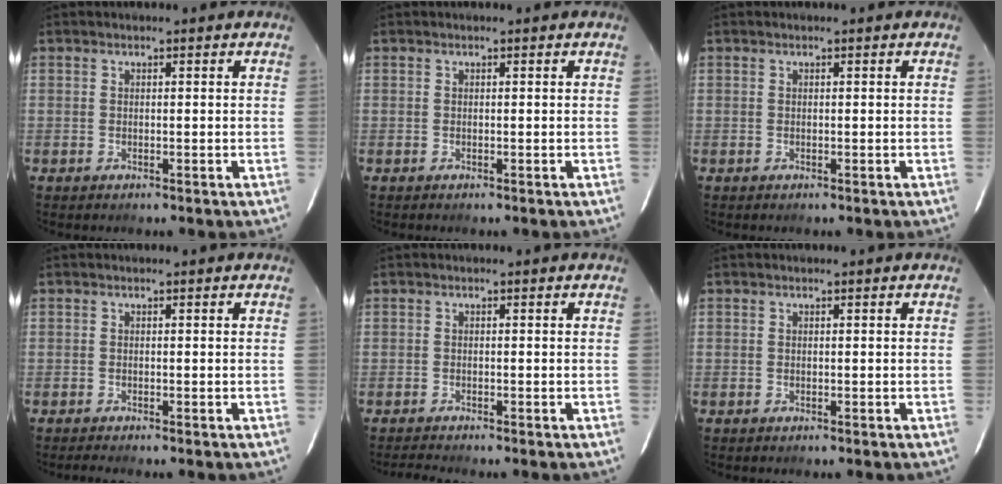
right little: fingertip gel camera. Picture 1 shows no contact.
{"total": 0.0}
{"total": 0.0}
{"total": 0.7, "force": [-0.6, -0.1, 0.3], "torque": [-0.005, -0.002, -0.013]}
{"total": 1.5, "force": [-1.5, -0.2, 0.4], "torque": [-0.011, -0.007, -0.029]}
{"total": 0.0}